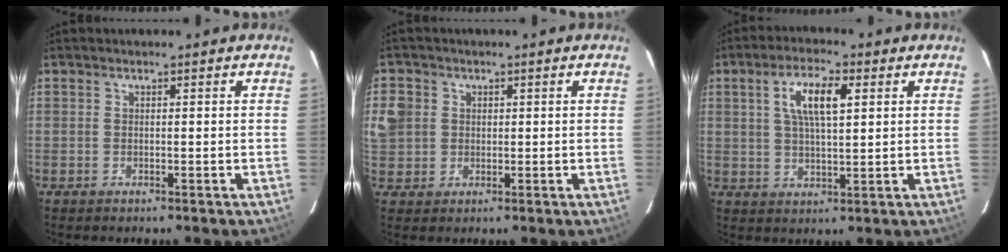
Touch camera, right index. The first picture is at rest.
{"total": 5.9, "force": [0.7, 5.6, 1.8], "torque": [-0.042, 0.020, 0.016]}
{"total": 7.8, "force": [2.6, 2.4, 7.0], "torque": [-0.129, 0.010, 0.047]}